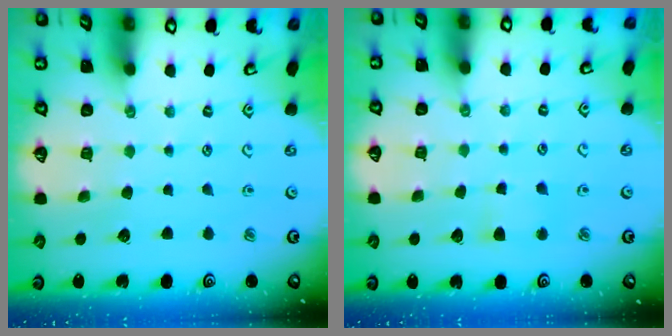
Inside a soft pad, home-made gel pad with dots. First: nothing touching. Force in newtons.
{"total": 3.5, "press": 3.5, "slide": 0.7}